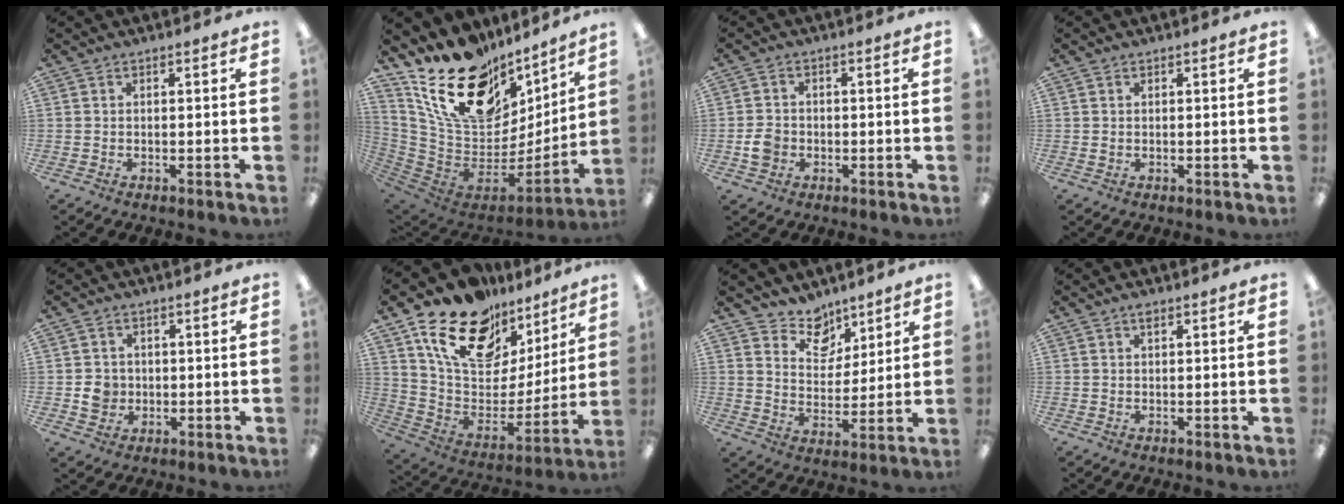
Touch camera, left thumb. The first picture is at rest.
{"total": 23.6, "force": [13.0, 13.8, 14.1], "torque": [-0.233, -0.089, 0.245]}
{"total": 4.1, "force": [-1.1, 3.4, 2.0], "torque": [-0.039, 0.004, -0.020]}
{"total": 0.5, "force": [0.2, 0.4, 0.3], "torque": [-0.007, 0.003, 0.003]}
{"total": 4.6, "force": [-0.5, 4.2, 1.6], "torque": [-0.014, 0.003, -0.010]}
{"total": 20.7, "force": [13.3, 11.9, 10.4], "torque": [-0.183, -0.076, 0.240]}
{"total": 9.6, "force": [7.5, 5.6, 1.8], "torque": [-0.031, -0.057, 0.142]}
{"total": 2.0, "force": [1.1, 1.0, 1.4], "torque": [-0.023, -0.001, 0.017]}